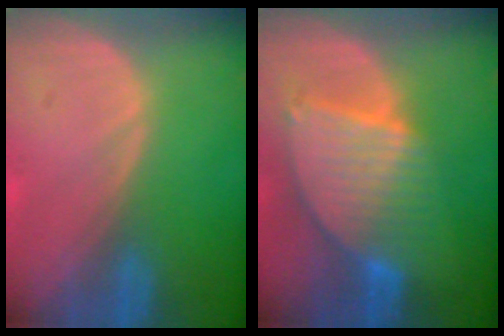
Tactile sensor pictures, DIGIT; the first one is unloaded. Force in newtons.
{"total": 8.5, "press": 7.5, "slide": 4.1}